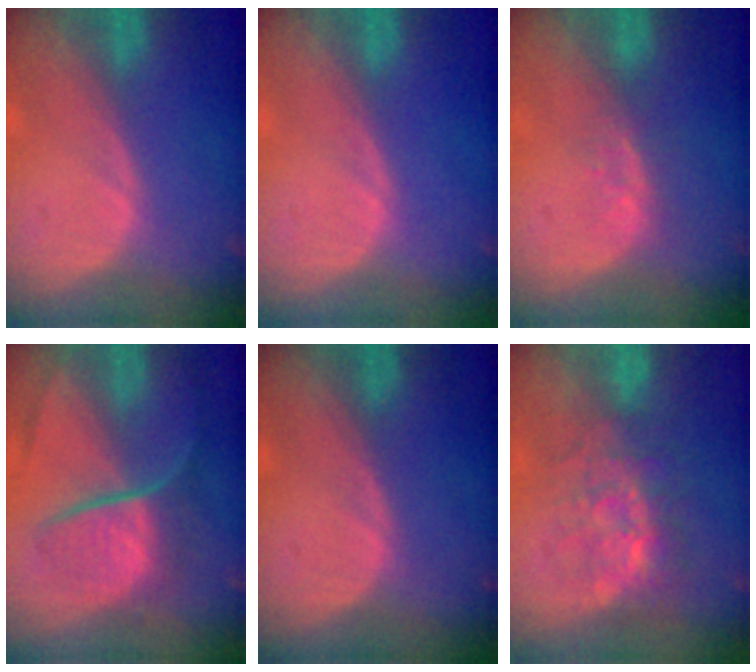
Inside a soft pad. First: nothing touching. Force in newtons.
{"total": 0.0}
{"total": 3.2, "press": 2.6, "slide": 1.8}
{"total": 9.1, "press": 7.6, "slide": 4.9}
{"total": 0.0}
{"total": 8.8, "press": 7.5, "slide": 4.7}